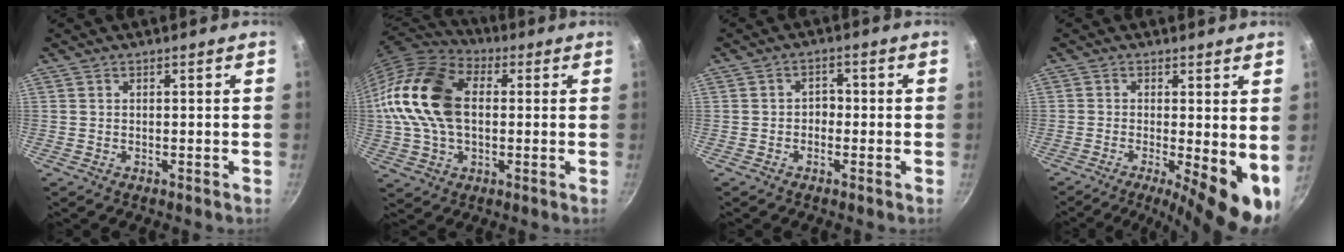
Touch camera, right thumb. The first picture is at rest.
{"total": 18.9, "force": [1.6, 12.7, 13.9], "torque": [-0.261, 0.029, 0.018]}
{"total": 2.2, "force": [-0.8, 1.8, 1.1], "torque": [-0.001, 0.011, -0.015]}
{"total": 11.6, "force": [-2.4, 3.6, 10.8], "torque": [-0.138, -0.008, -0.032]}